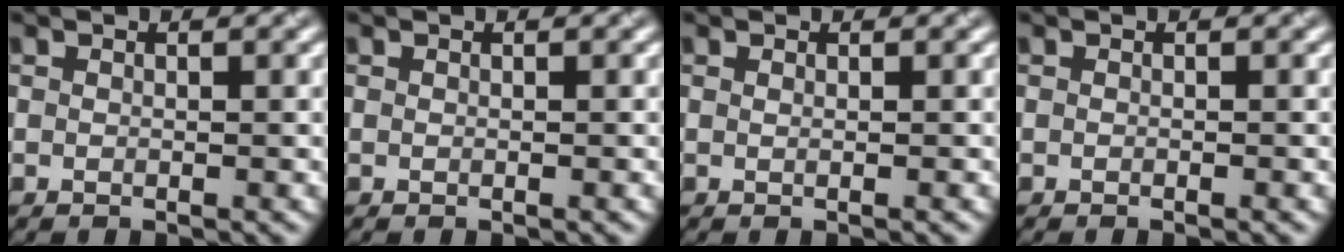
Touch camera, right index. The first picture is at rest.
{"total": 0.0}
{"total": 0.6, "force": [-0.1, 0.2, 0.5], "torque": [0.000, 0.000, -0.005]}
{"total": 1.0, "force": [-0.4, 0.4, 0.9], "torque": [-0.001, 0.001, -0.008]}